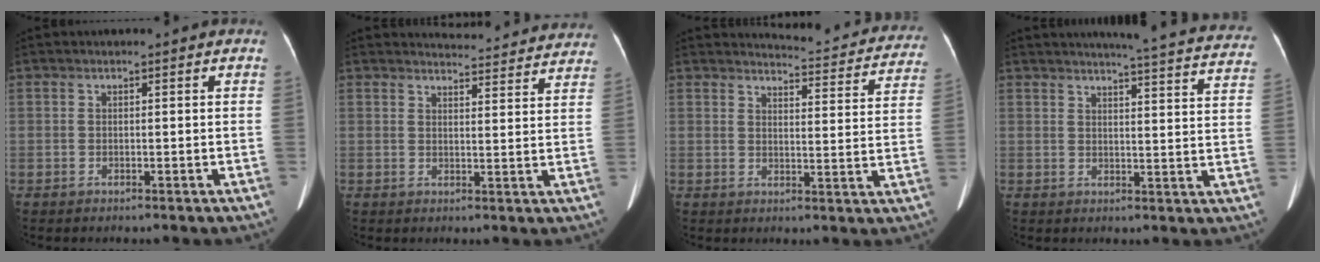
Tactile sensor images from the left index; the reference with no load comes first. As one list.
[{"total": 15.2, "force": [14.9, 2.4, 2.0], "torque": [-0.002, -0.033, 0.153]}, {"total": 14.2, "force": [13.8, 2.1, 2.4], "torque": [-0.008, -0.051, 0.136]}, {"total": 21.4, "force": [20.2, 1.1, 6.9], "torque": [-0.080, -0.073, 0.214]}]